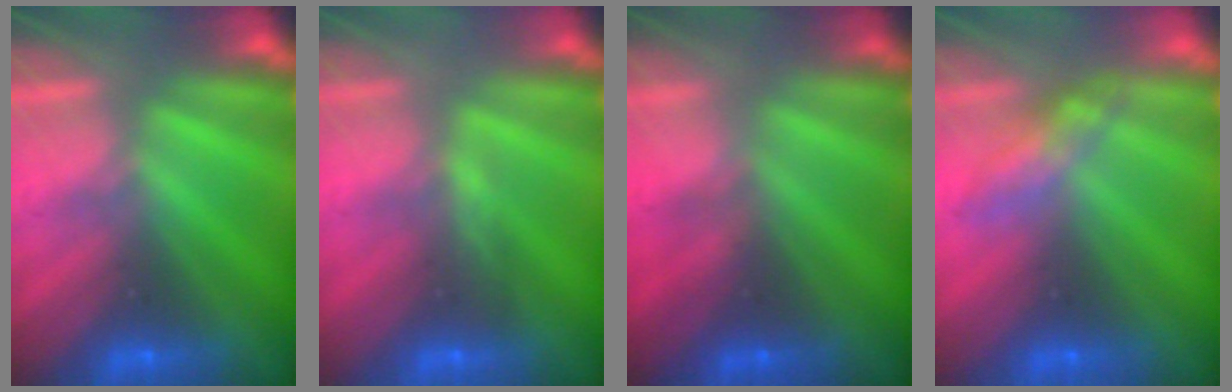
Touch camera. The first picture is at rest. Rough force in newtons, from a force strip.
{"total": 3.5}
{"total": 2.2}
{"total": 2.6}